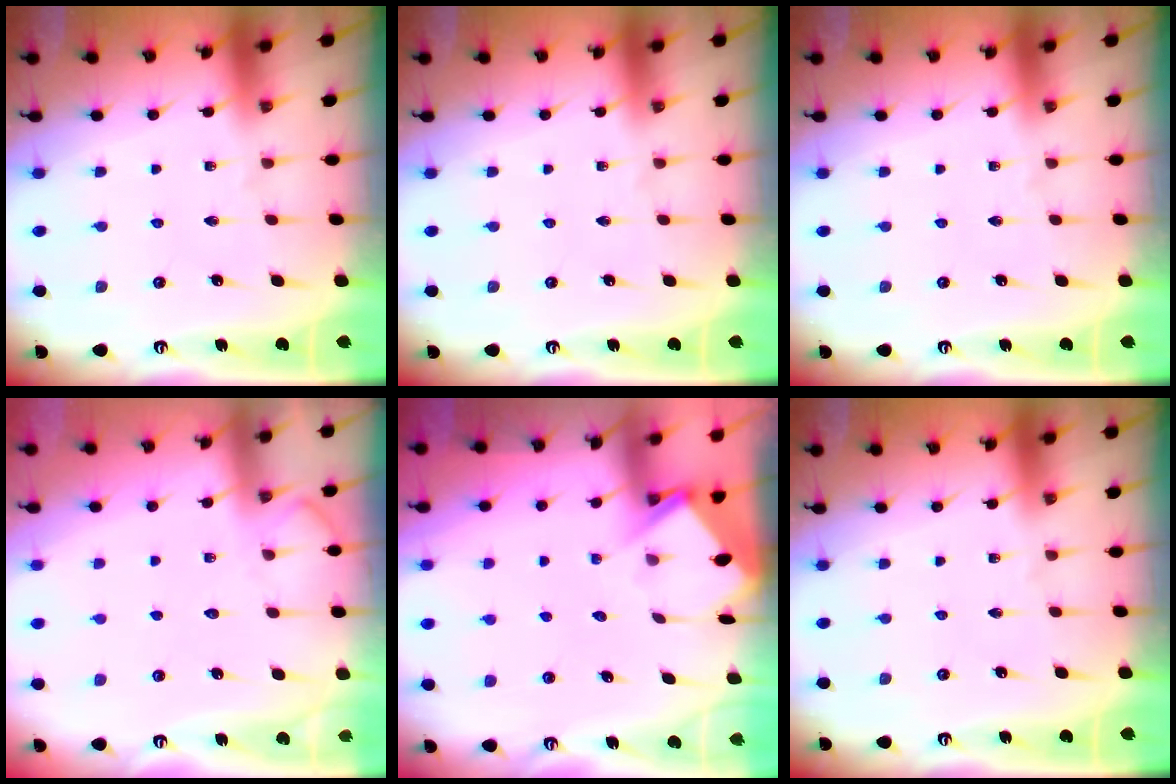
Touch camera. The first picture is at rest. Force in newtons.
{"total": 0.0}
{"total": 0.0}
{"total": 5.3, "press": 5.3, "slide": 0.6}
{"total": 3.9, "press": 3.9, "slide": 0.4}
{"total": 0.0}